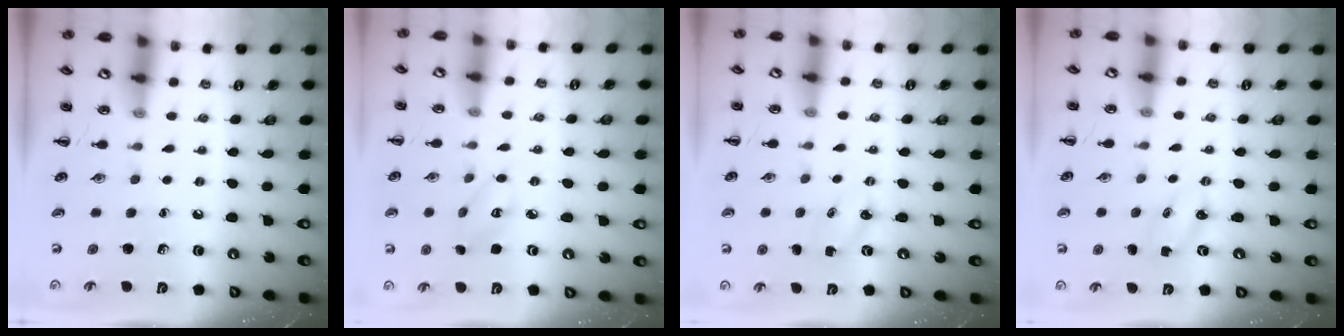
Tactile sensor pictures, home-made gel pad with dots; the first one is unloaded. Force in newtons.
{"total": 3.2, "press": 3.1, "slide": 0.6}
{"total": 2.9, "press": 2.8, "slide": 0.9}
{"total": 2.9, "press": 2.8, "slide": 0.7}